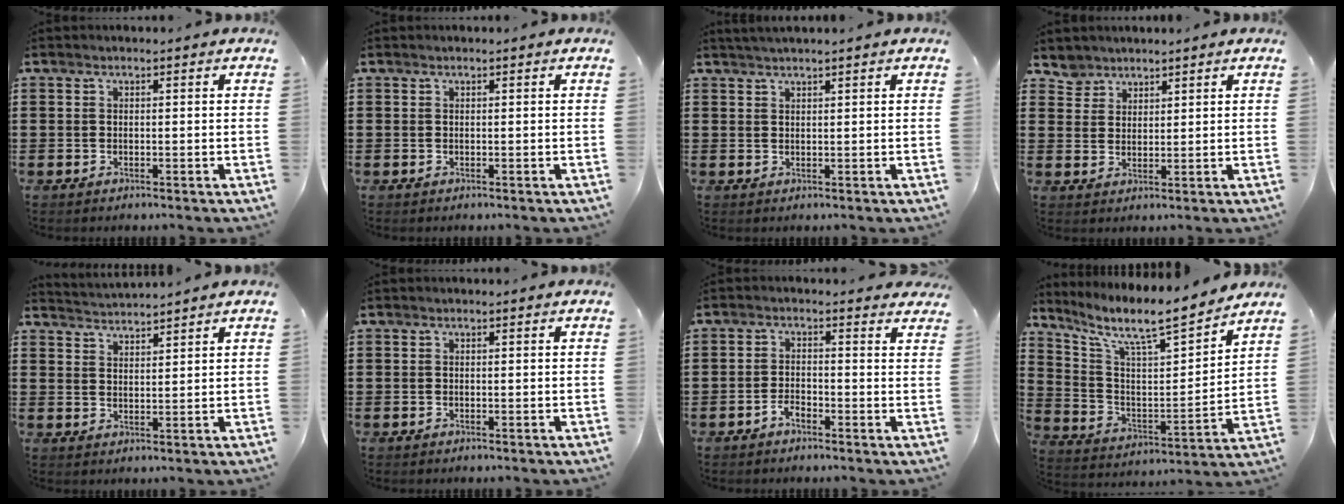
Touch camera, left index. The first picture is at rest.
{"total": 0.0}
{"total": 1.3, "force": [1.2, -0.2, 0.6], "torque": [-0.012, 0.001, 0.023]}
{"total": 3.3, "force": [2.8, 1.7, -0.3], "torque": [-0.008, 0.000, 0.055]}
{"total": 2.6, "force": [2.6, -0.4, -0.4], "torque": [-0.001, -0.010, 0.049]}
{"total": 0.0}
{"total": 2.0, "force": [-0.8, 1.1, 1.5], "torque": [-0.029, 0.006, -0.017]}
{"total": 9.0, "force": [7.5, 1.4, 4.7], "torque": [-0.116, -0.051, 0.120]}